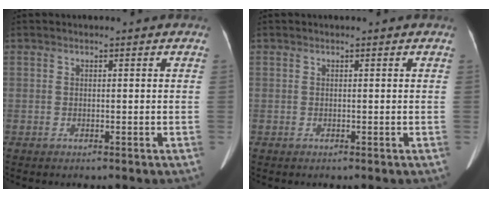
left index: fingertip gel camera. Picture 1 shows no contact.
{"total": 0.0}